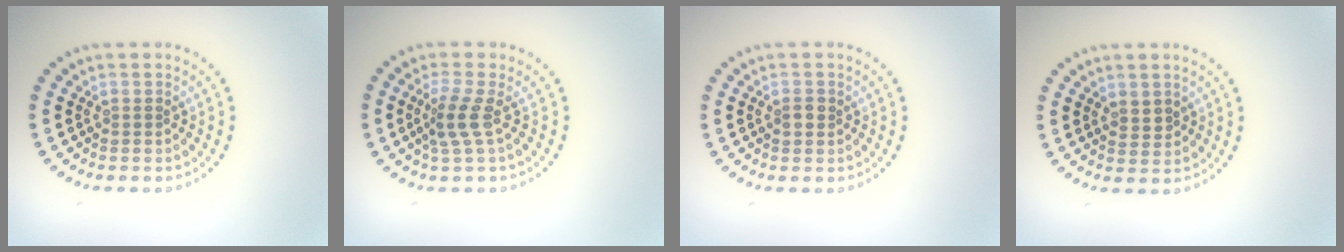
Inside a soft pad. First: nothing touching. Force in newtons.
{"total": 2.2, "press": 1.7, "slide": 1.5}
{"total": 1.0, "press": 1.0, "slide": 0.0}
{"total": 1.2, "press": 1.0, "slide": 0.5}